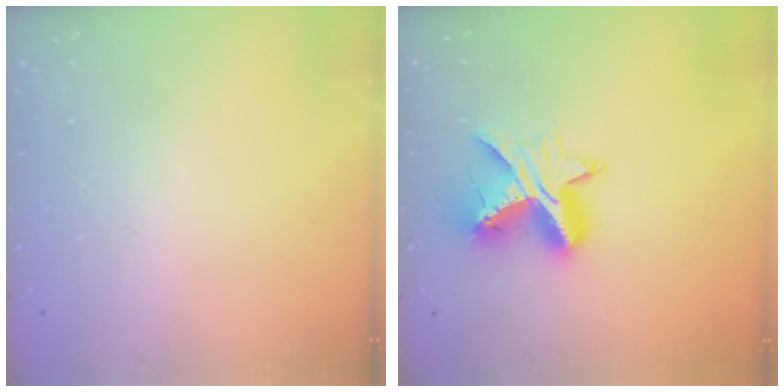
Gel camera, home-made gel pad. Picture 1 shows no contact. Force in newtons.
{"total": 10.2, "press": 10.2, "slide": 0.8}